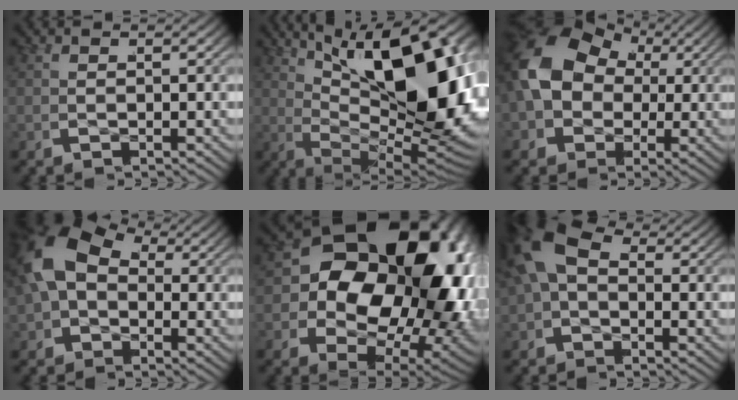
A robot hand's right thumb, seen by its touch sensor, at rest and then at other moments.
{"total": 19.1, "force": [2.2, 9.3, 16.5], "torque": [-0.250, -0.035, 0.060]}
{"total": 13.4, "force": [0.9, 10.6, 8.0], "torque": [-0.196, -0.039, 0.031]}
{"total": 11.6, "force": [1.7, 9.2, 6.9], "torque": [-0.154, -0.010, 0.030]}
{"total": 27.2, "force": [1.8, 17.5, 20.8], "torque": [-0.337, -0.060, 0.047]}
{"total": 6.6, "force": [0.7, 5.1, 4.2], "torque": [-0.093, -0.005, 0.013]}